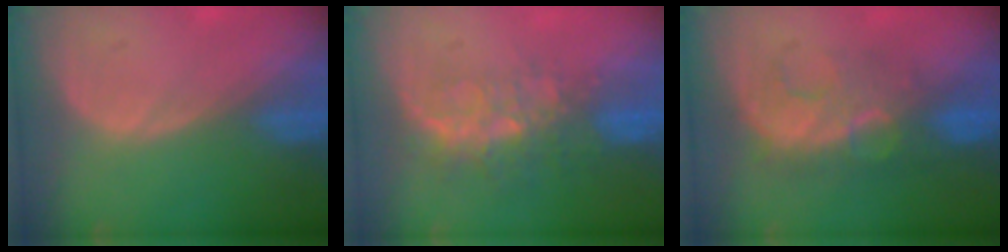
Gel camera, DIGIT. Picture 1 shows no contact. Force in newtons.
{"total": 8.2, "press": 6.8, "slide": 4.6}
{"total": 8.0, "press": 7.7, "slide": 2.0}